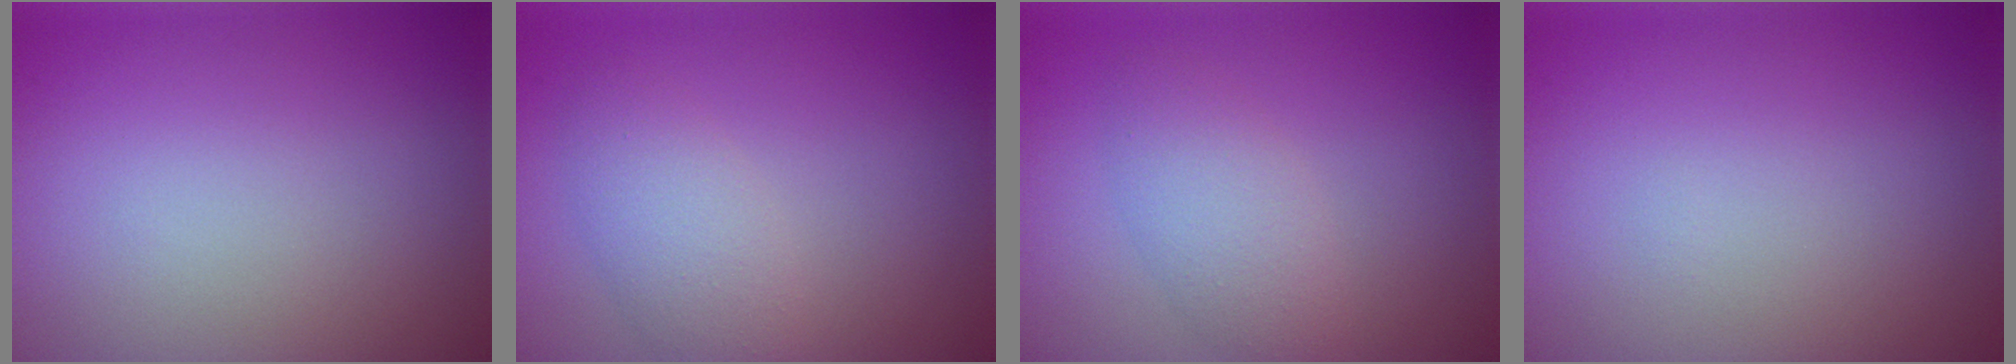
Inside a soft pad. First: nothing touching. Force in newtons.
{"total": 2.9, "press": 2.9, "slide": 0.1}
{"total": 2.9, "press": 2.9, "slide": 0.1}
{"total": 0.0}